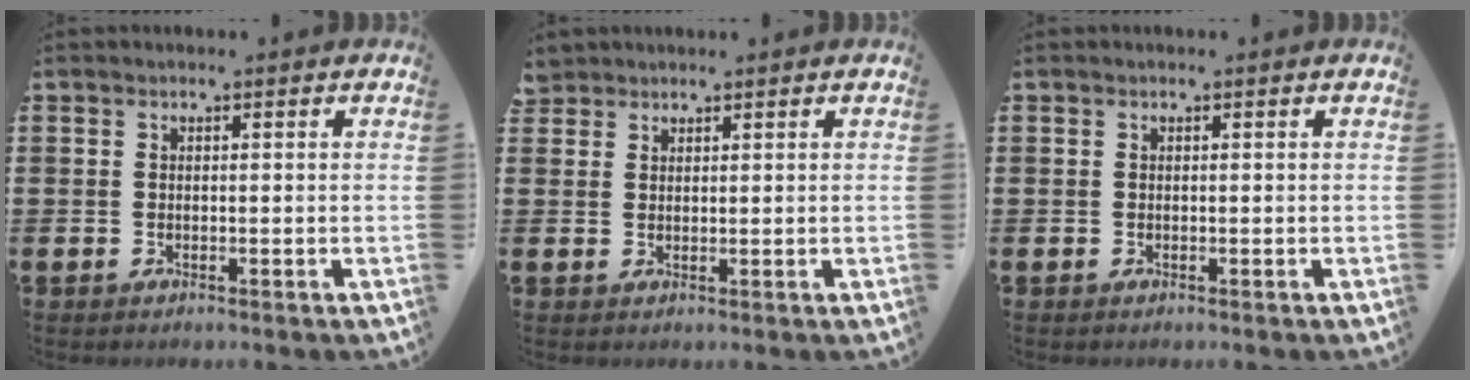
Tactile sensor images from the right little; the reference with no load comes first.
{"total": 1.9, "force": [1.7, 0.7, 0.0], "torque": [0.002, 0.001, 0.033]}
{"total": 0.0}